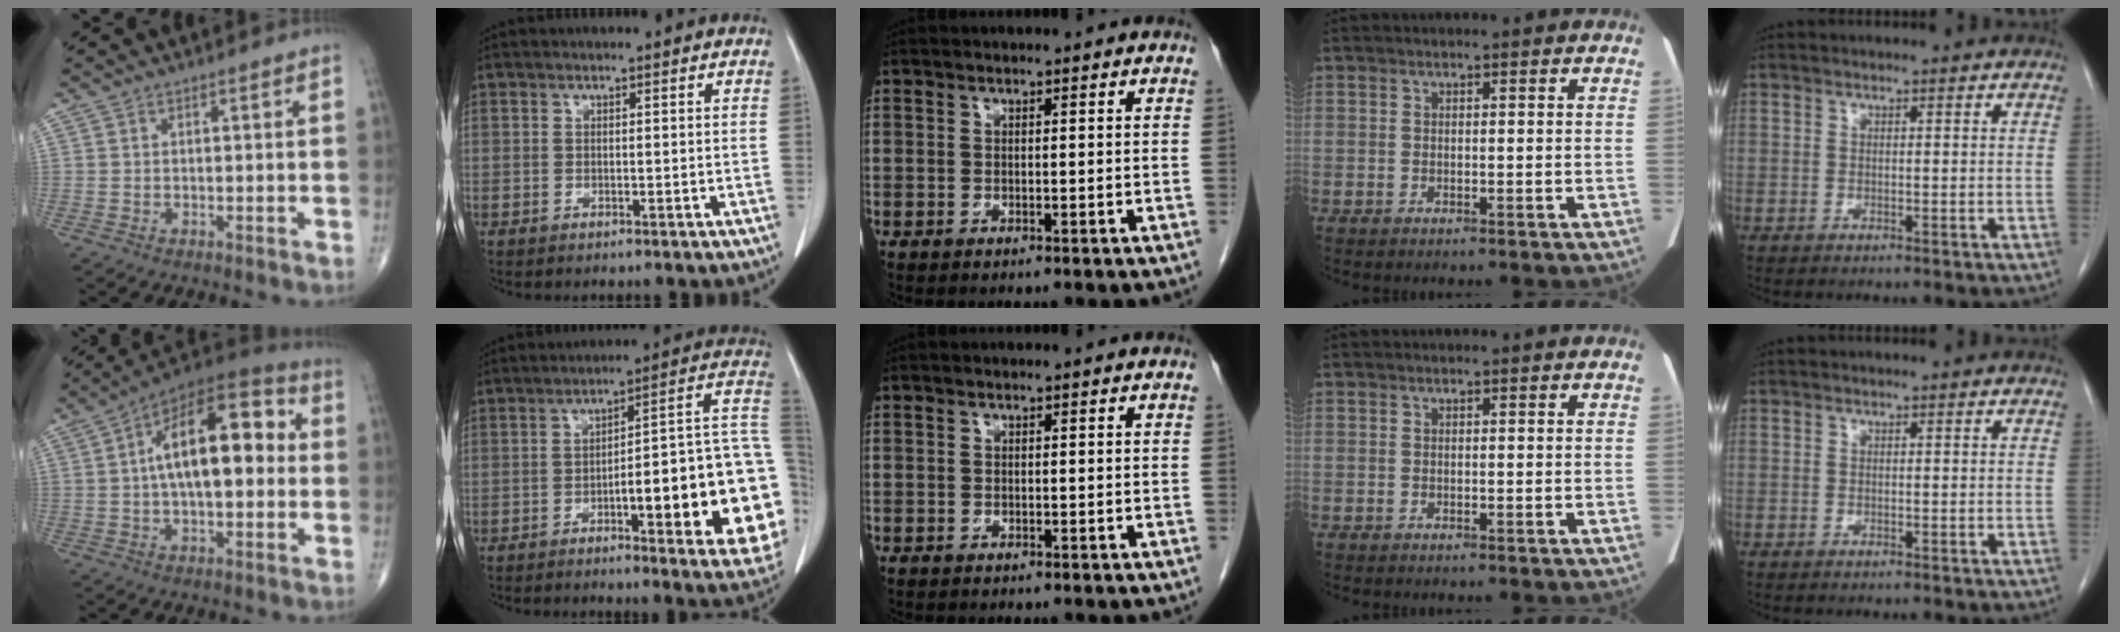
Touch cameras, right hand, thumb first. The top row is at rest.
{"thumb": {"total": 19.6, "force": [2.2, 9.3, 17.1], "torque": [-0.251, 0.036, 0.024]}, "index": {"total": 21.6, "force": [-4.8, 3.3, 20.8], "torque": [-0.188, 0.026, -0.053]}}